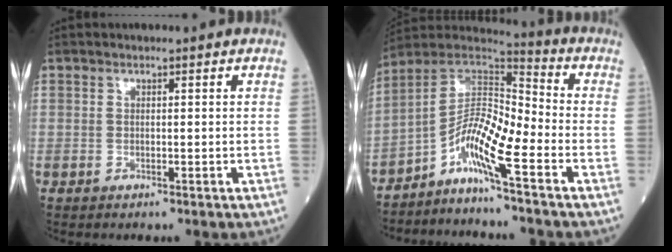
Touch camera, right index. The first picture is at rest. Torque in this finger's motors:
{"motor_torque": [1.07, -1.07, 0.40, 0.14]}